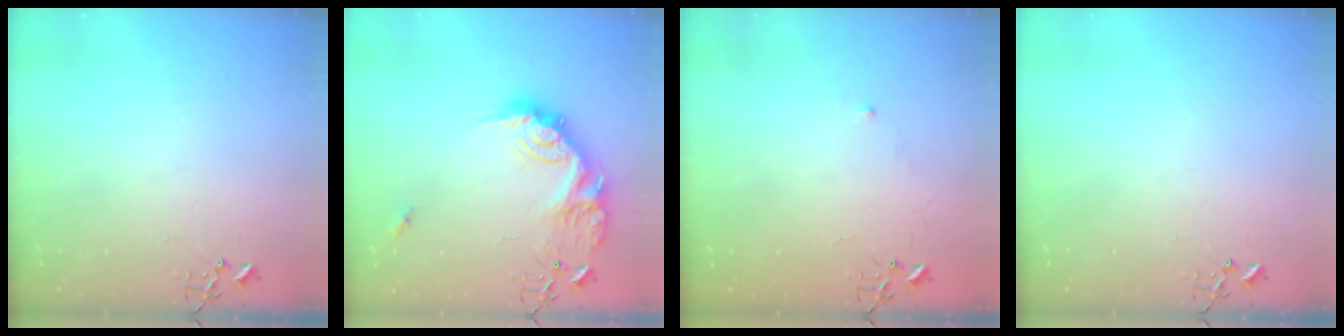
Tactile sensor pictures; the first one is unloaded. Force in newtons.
{"total": 19.2, "press": 19.2, "slide": 1.0}
{"total": 4.4, "press": 4.4, "slide": 0.6}
{"total": 0.0}